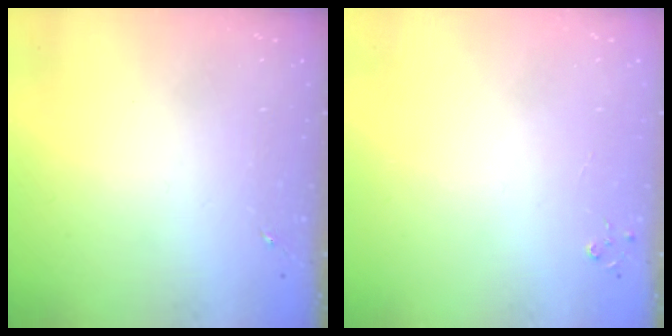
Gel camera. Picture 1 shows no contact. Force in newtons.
{"total": 2.7, "press": 2.7, "slide": 0.3}